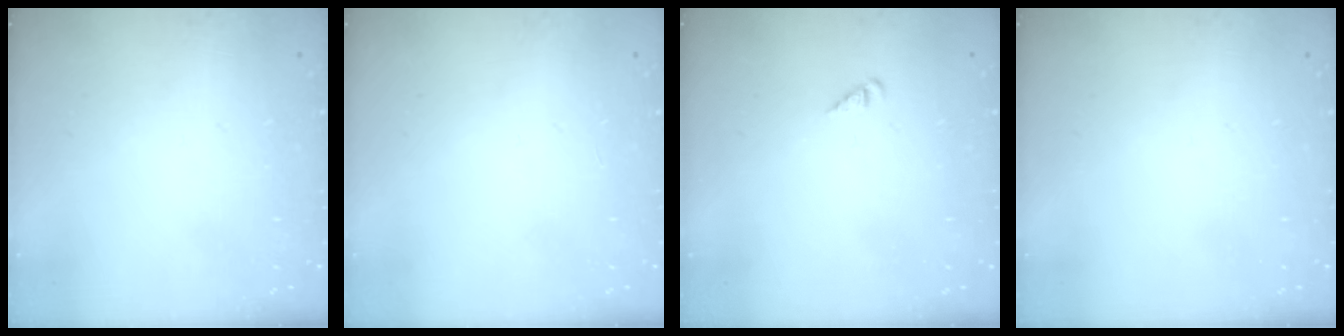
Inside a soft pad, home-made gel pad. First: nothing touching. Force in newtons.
{"total": 0.0}
{"total": 1.4, "press": 1.4, "slide": 0.3}
{"total": 0.0}